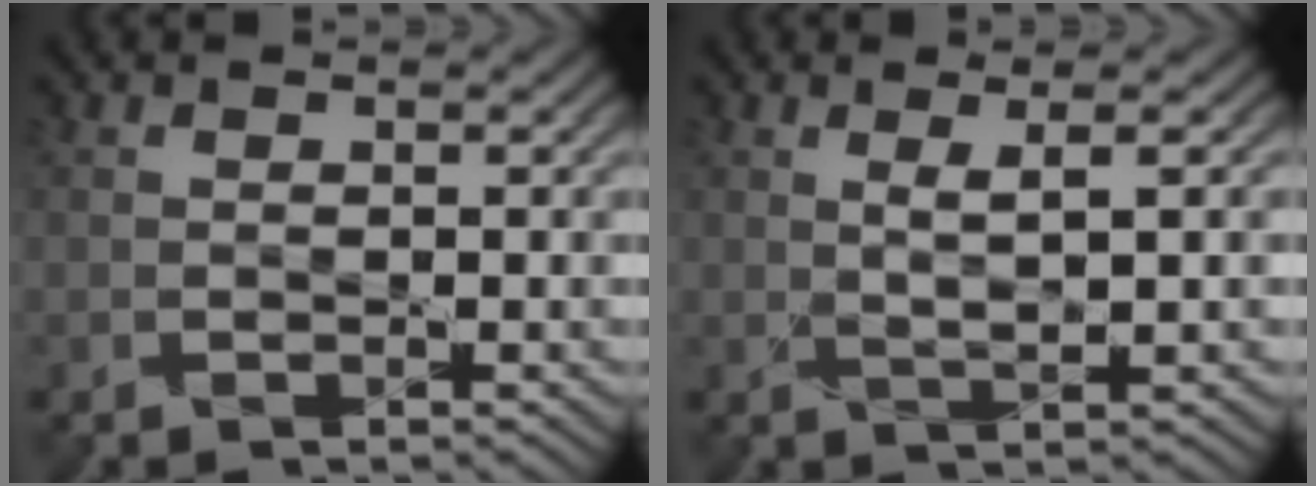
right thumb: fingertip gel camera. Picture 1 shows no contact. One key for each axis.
{"total": 2.1, "fx": 1.0, "fy": -0.1, "fz": 1.9, "tx": -0.038, "ty": 0.005, "tz": 0.020}